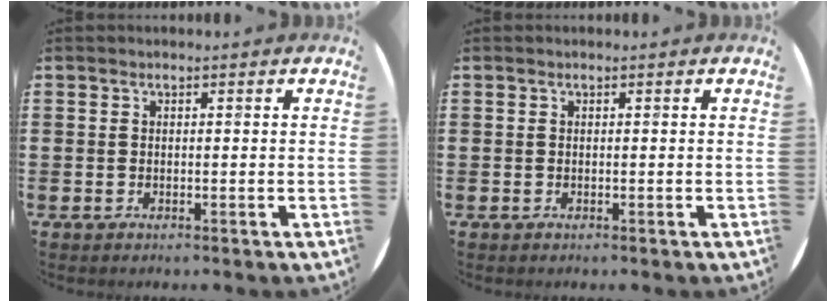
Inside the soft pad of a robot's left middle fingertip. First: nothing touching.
{"total": 0.0}